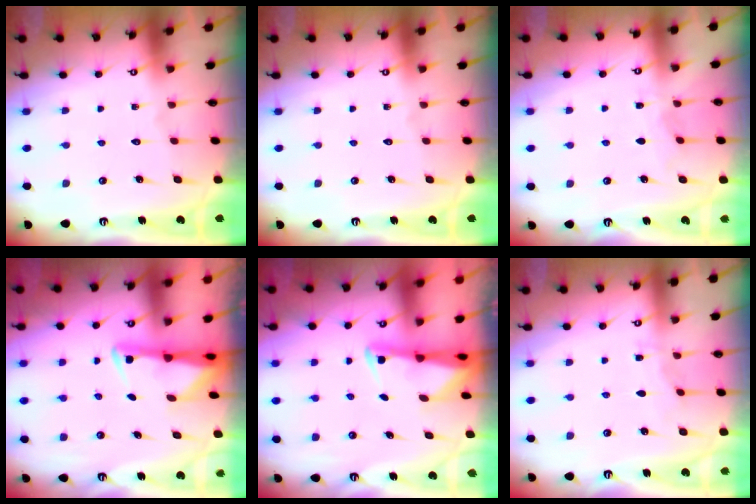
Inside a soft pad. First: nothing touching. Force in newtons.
{"total": 0.0}
{"total": 4.0, "press": 4.0, "slide": 0.5}
{"total": 2.9, "press": 2.8, "slide": 0.6}
{"total": 2.4, "press": 2.3, "slide": 0.4}
{"total": 2.8, "press": 2.8, "slide": 0.3}